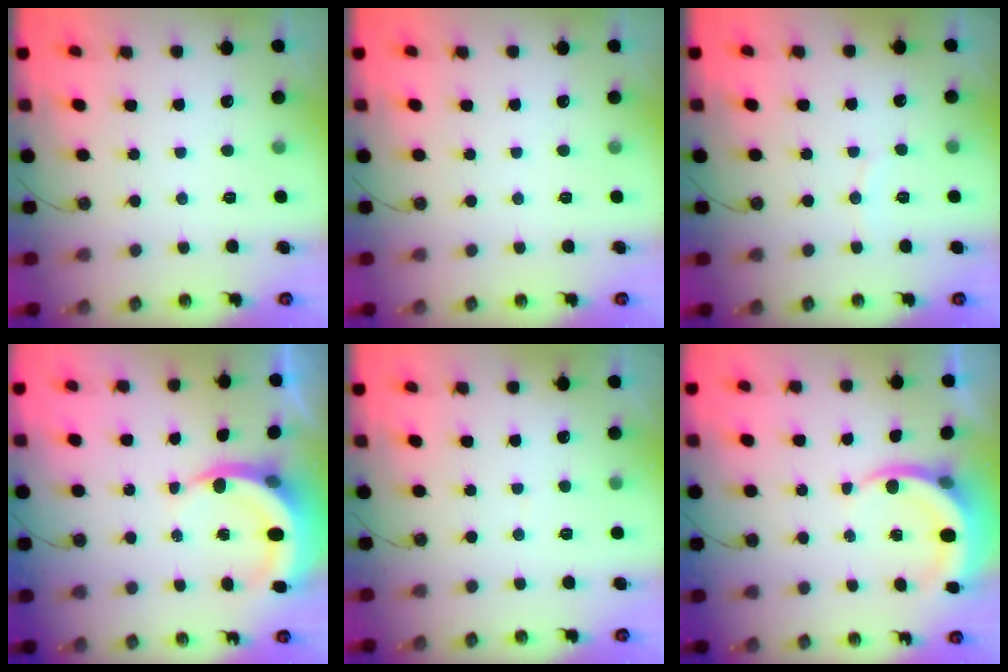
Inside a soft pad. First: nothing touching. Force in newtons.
{"total": 0.0}
{"total": 3.3, "press": 3.2, "slide": 0.4}
{"total": 7.0, "press": 6.9, "slide": 1.0}
{"total": 2.0, "press": 2.0, "slide": 0.2}
{"total": 5.9, "press": 5.8, "slide": 0.7}